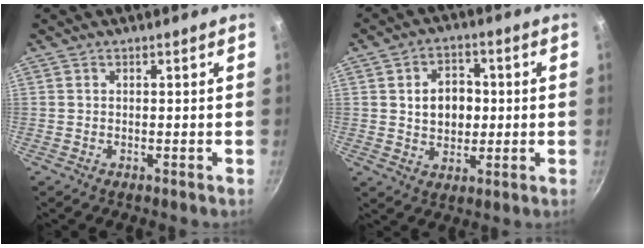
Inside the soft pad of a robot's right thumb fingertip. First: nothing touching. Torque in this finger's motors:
{"motor_torque": [-0.73, 0.49, 0.61, 0.39, 0.08]}